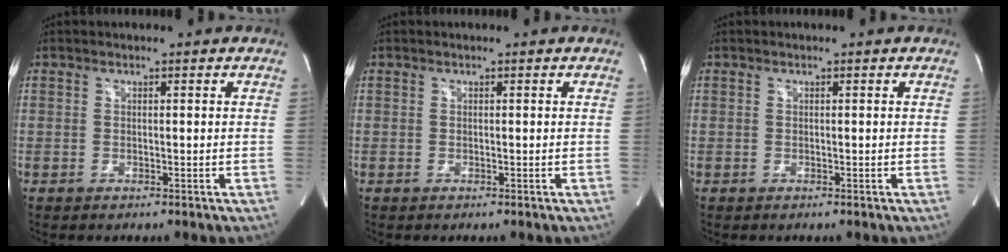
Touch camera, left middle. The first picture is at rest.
{"total": 0.0}
{"total": 0.0}